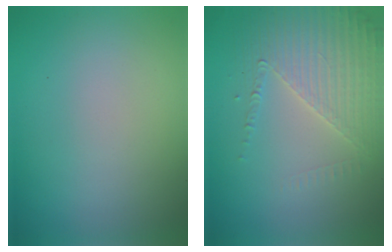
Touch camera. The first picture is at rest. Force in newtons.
{"total": 4.5, "press": 3.2, "slide": 3.1}